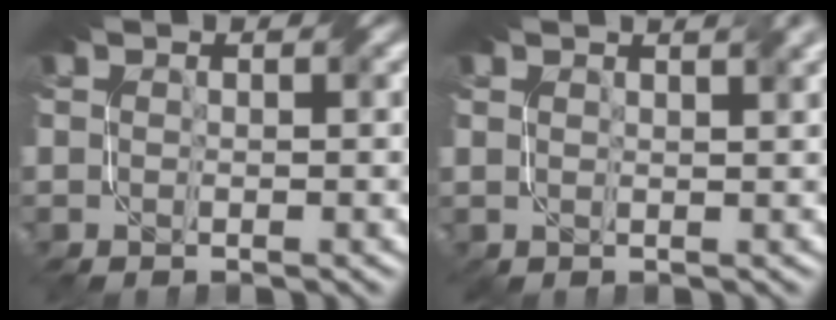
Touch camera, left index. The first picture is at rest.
{"total": 2.7, "force": [2.2, 0.9, 1.3], "torque": [-0.001, 0.010, 0.018]}